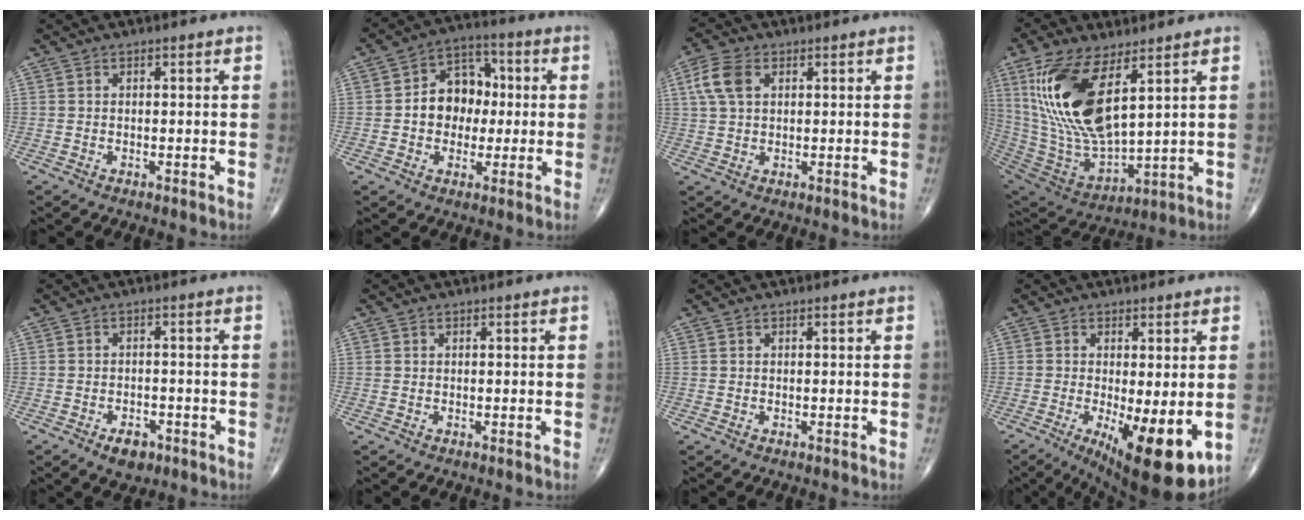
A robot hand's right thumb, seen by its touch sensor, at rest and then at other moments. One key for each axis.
{"total": 10.8, "fx": 0.1, "fy": 8.4, "fz": 6.7, "tx": -0.060, "ty": 0.029, "tz": -0.006}
{"total": 6.3, "fx": 2.0, "fy": 3.9, "fz": 4.5, "tx": -0.098, "ty": 0.009, "tz": 0.038}
{"total": 21.2, "fx": 7.8, "fy": 9.1, "fz": 17.5, "tx": -0.352, "ty": -0.035, "tz": 0.161}
{"total": 4.1, "fx": -2.4, "fy": 2.4, "fz": 2.3, "tx": -0.021, "ty": 0.008, "tz": -0.033}
{"total": 0.0}
{"total": 0.0}
{"total": 13.4, "fx": -3.3, "fy": 4.1, "fz": 12.2, "tx": -0.172, "ty": -0.028, "tz": -0.036}